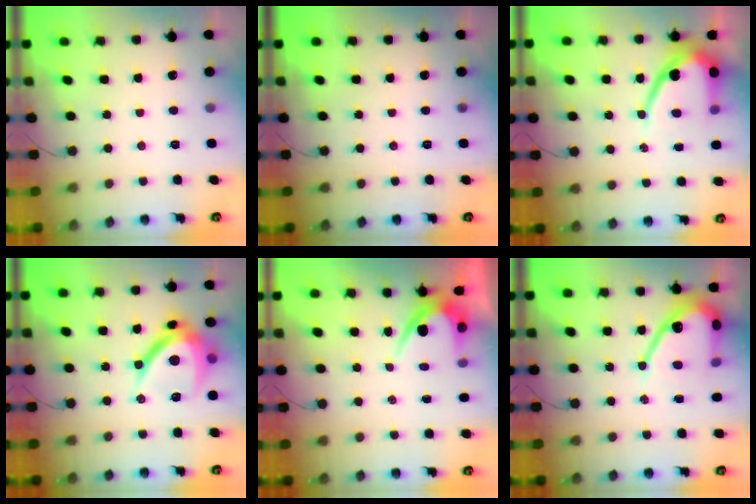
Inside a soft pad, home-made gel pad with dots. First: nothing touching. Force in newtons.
{"total": 0.0}
{"total": 10.8, "press": 10.8, "slide": 1.0}
{"total": 12.9, "press": 12.9, "slide": 1.5}
{"total": 4.6, "press": 4.6, "slide": 0.3}
{"total": 11.5, "press": 11.5, "slide": 1.0}